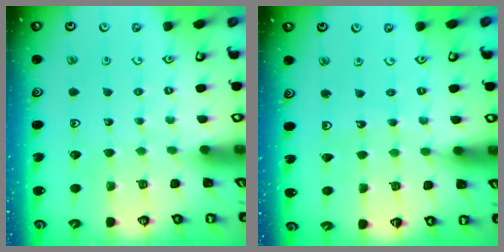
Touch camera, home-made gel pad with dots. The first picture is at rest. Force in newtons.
{"total": 3.5, "press": 3.5, "slide": 0.4}